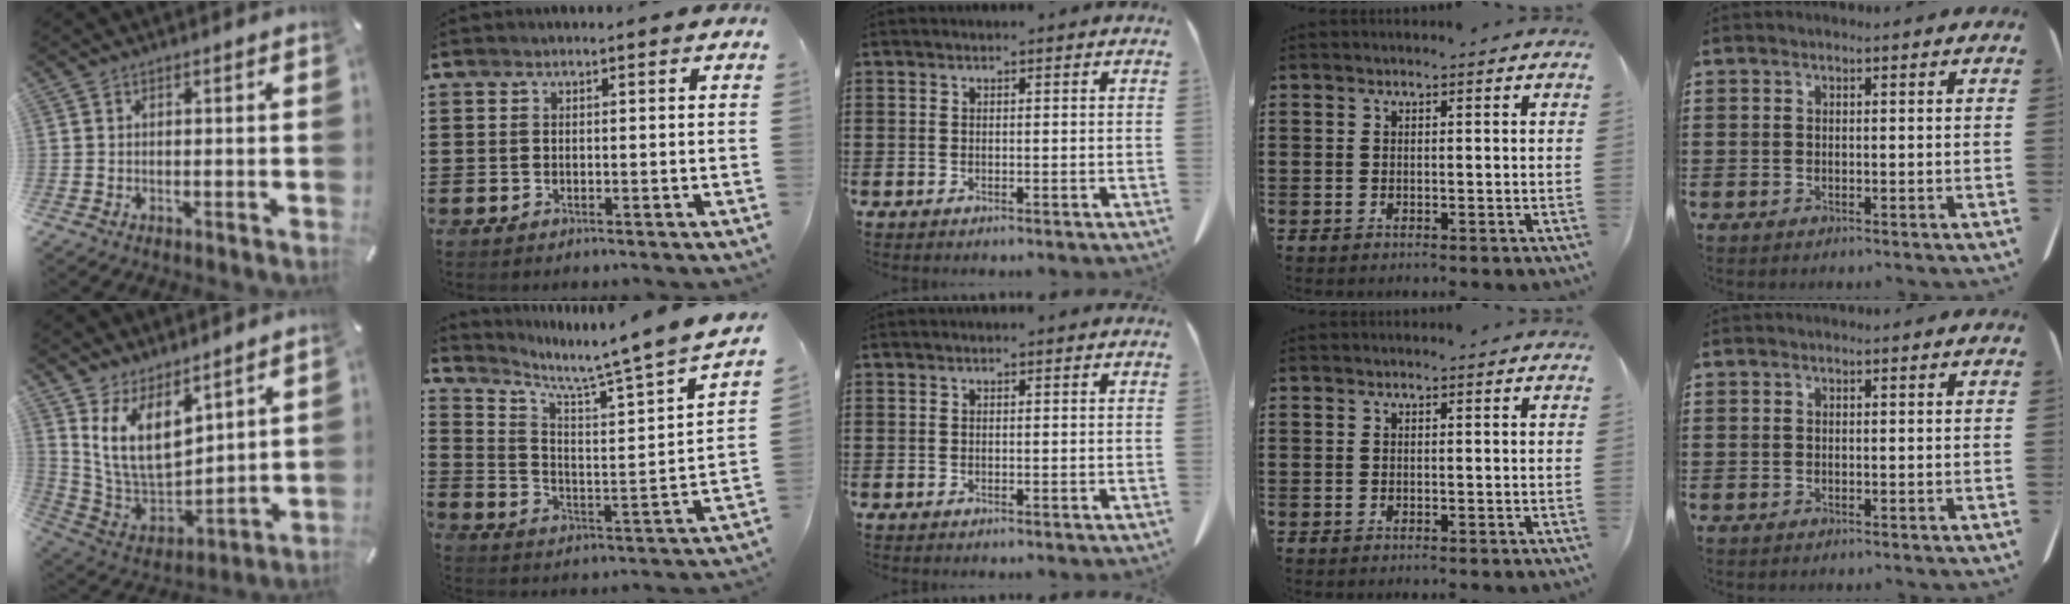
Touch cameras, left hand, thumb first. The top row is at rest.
{"thumb": {"total": 13.2, "force": [7.3, 7.7, 7.7], "torque": [-0.175, -0.056, 0.142]}, "index": {"total": 5.5, "force": [4.7, -0.6, 2.8], "torque": [-0.068, -0.053, 0.064]}}